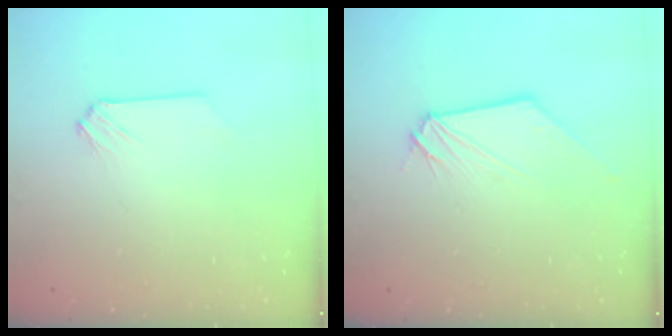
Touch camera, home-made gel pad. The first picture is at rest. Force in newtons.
{"total": 0.5, "press": 0.5, "slide": 0.1}